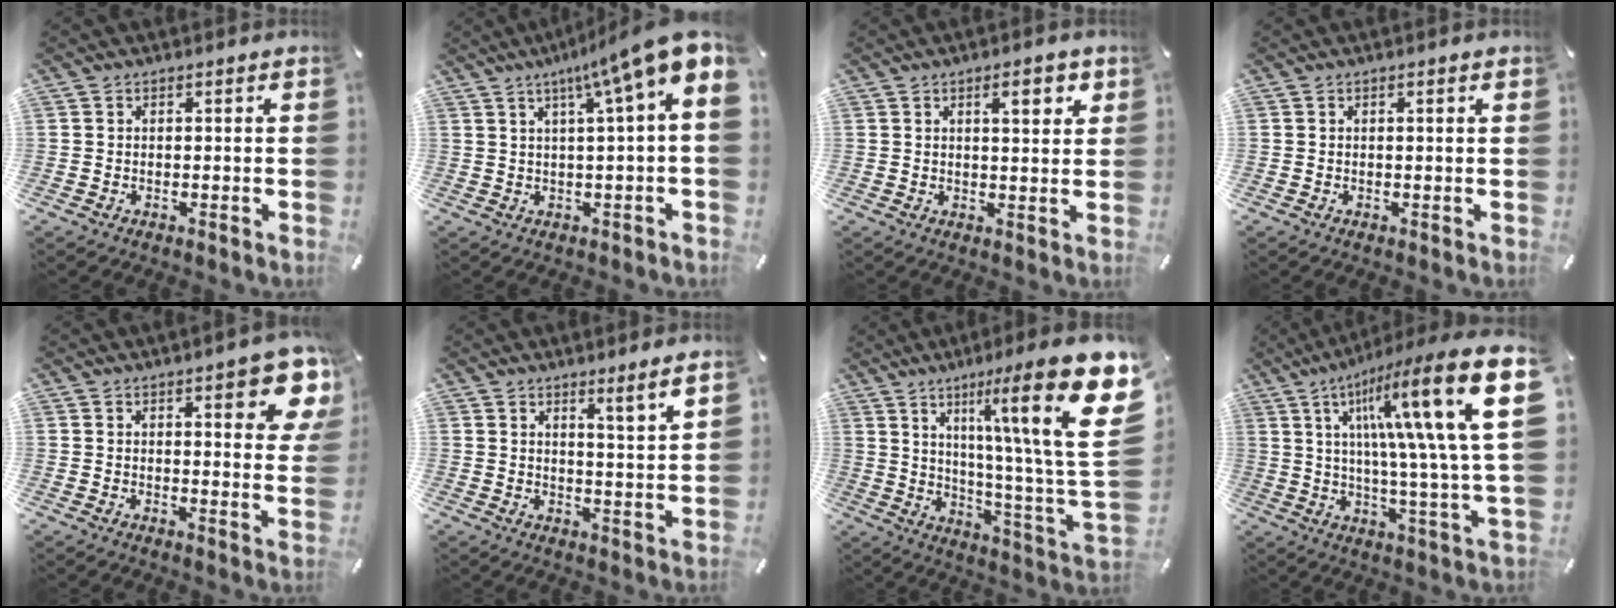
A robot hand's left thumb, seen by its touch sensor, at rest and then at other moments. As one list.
[{"total": 11.7, "force": [5.8, 0.3, 10.2], "torque": [-0.169, -0.046, 0.090]}, {"total": 5.8, "force": [2.8, 1.8, 4.8], "torque": [-0.069, -0.007, 0.039]}, {"total": 0.9, "force": [0.2, 0.0, 0.8], "torque": [-0.015, 0.000, 0.002]}, {"total": 11.2, "force": [6.0, 3.4, 8.8], "torque": [-0.108, -0.038, 0.097]}, {"total": 5.0, "force": [4.1, -0.7, 2.9], "torque": [-0.041, -0.032, 0.063]}, {"total": 25.6, "force": [11.0, 4.5, 22.7], "torque": [-0.330, -0.092, 0.166]}, {"total": 29.1, "force": [9.2, 5.4, 27.1], "torque": [-0.414, -0.057, 0.141]}]